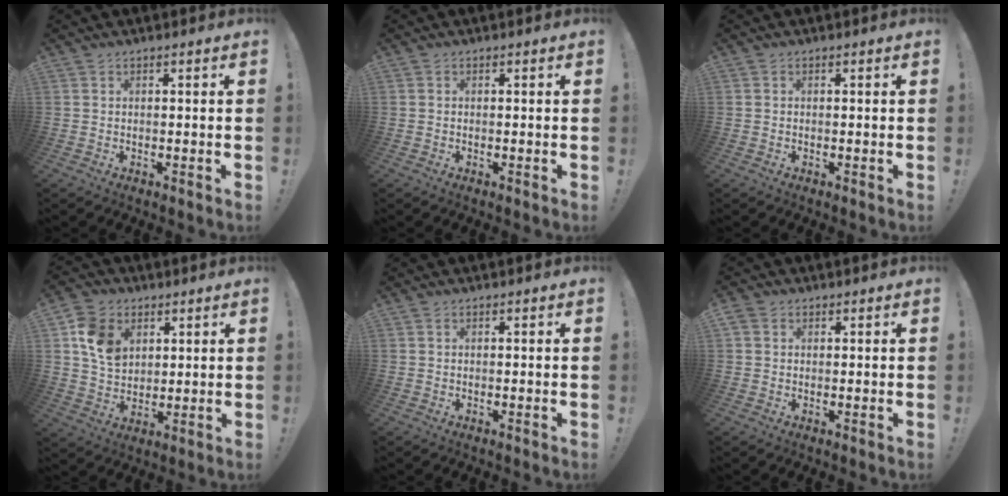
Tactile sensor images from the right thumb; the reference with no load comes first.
{"total": 0.0}
{"total": 0.0}
{"total": 11.8, "force": [4.5, 9.0, 6.2], "torque": [-0.106, -0.005, 0.090]}
{"total": 0.0}
{"total": 2.2, "force": [0.8, 1.7, 1.0], "torque": [-0.028, 0.006, 0.019]}